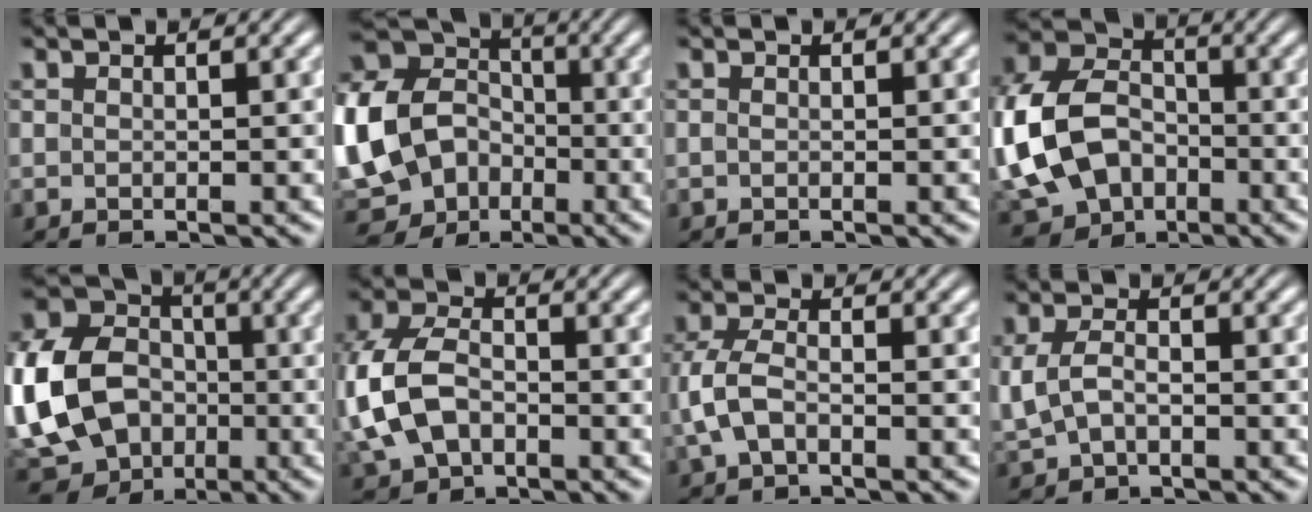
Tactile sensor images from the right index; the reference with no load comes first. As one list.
[{"total": 16.0, "force": [-2.7, 14.2, 6.9], "torque": [-0.182, -0.059, -0.041]}, {"total": 0.0}, {"total": 13.9, "force": [-3.0, 11.9, 6.6], "torque": [-0.171, -0.068, -0.039]}, {"total": 15.5, "force": [-3.1, 13.6, 6.8], "torque": [-0.178, -0.062, -0.047]}, {"total": 7.9, "force": [-0.9, 6.2, 4.7], "torque": [-0.141, -0.028, -0.003]}, {"total": 4.3, "force": [-1.0, 2.9, 2.9], "torque": [-0.084, -0.017, -0.011]}, {"total": 4.0, "force": [-0.5, 3.1, 2.6], "torque": [-0.077, -0.016, 0.004]}]